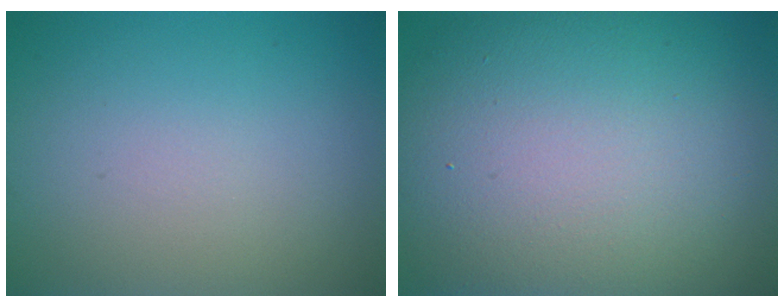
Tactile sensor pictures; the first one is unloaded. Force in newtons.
{"total": 16.2, "press": 16.2, "slide": 0.6}